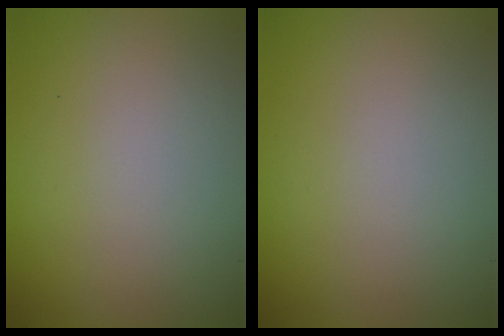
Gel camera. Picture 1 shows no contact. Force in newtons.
{"total": 0.0}